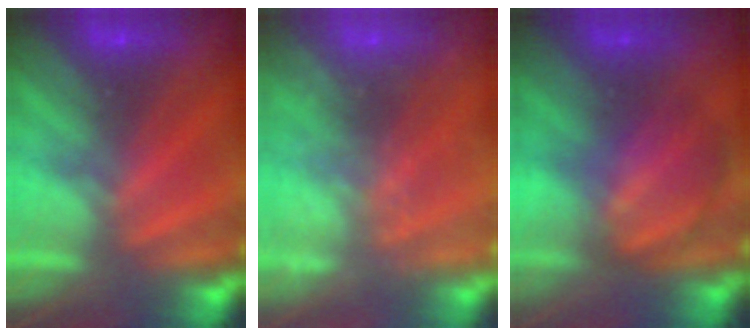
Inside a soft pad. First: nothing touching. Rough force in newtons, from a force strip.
{"total": 7.2}
{"total": 3.0}